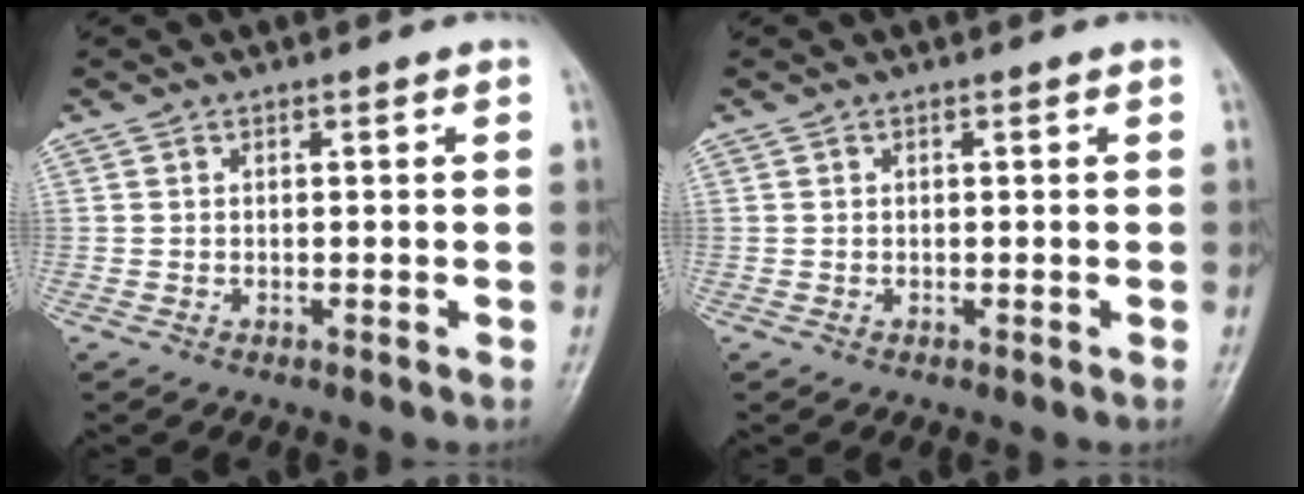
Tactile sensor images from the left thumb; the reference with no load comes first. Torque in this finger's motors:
{"motor_torque": [0.07, -0.01, -0.05, -0.12, 0.00]}